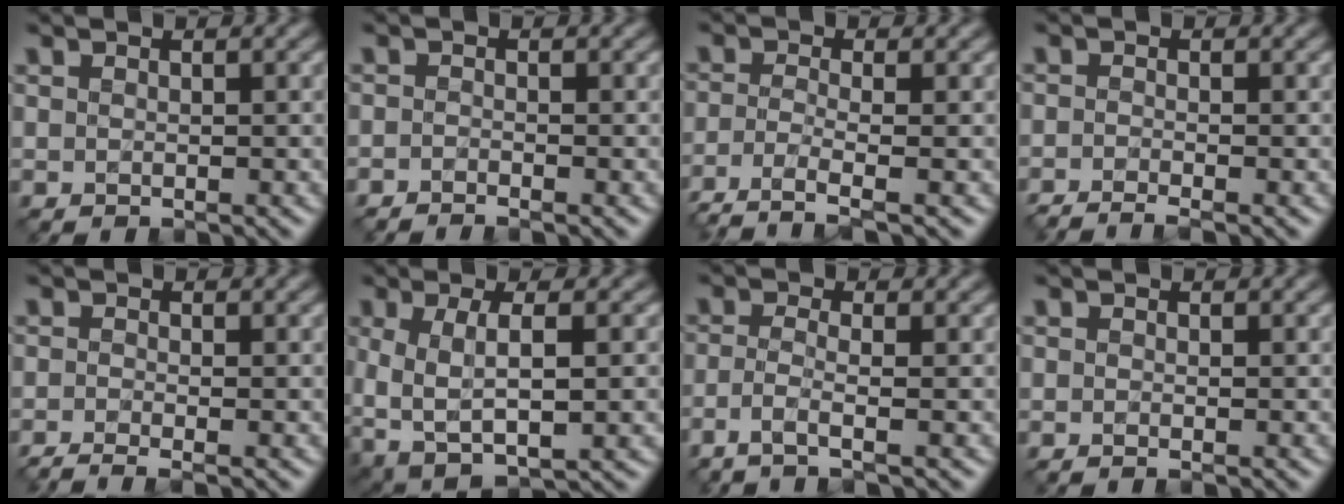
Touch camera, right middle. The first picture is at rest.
{"total": 1.0, "force": [-1.0, 0.0, 0.3], "torque": [-0.005, -0.006, -0.022]}
{"total": 3.9, "force": [-2.7, 0.9, 2.7], "torque": [-0.054, -0.010, -0.061]}
{"total": 2.4, "force": [-1.9, 0.4, 1.4], "torque": [-0.022, -0.008, -0.044]}
{"total": 2.4, "force": [-1.8, 0.4, 1.6], "torque": [-0.028, -0.011, -0.045]}
{"total": 6.2, "force": [-0.6, 2.7, 5.6], "torque": [-0.112, -0.013, -0.006]}
{"total": 2.8, "force": [-1.6, 0.6, 2.2], "torque": [-0.044, -0.007, -0.049]}
{"total": 0.6, "force": [-0.4, 0.0, 0.4], "torque": [-0.008, -0.009, -0.009]}